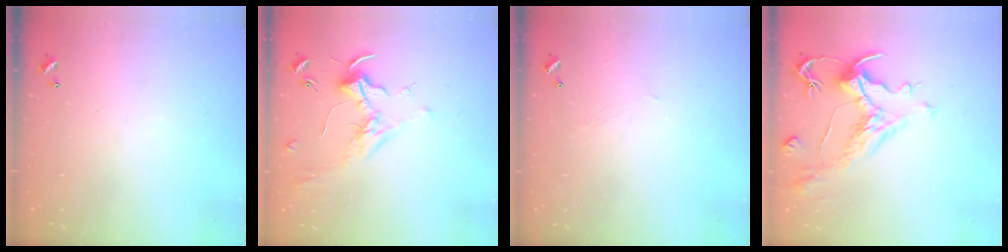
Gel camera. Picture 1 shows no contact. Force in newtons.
{"total": 1.7, "press": 1.5, "slide": 0.8}
{"total": 1.7, "press": 1.7, "slide": 0.4}
{"total": 2.0, "press": 1.5, "slide": 1.4}